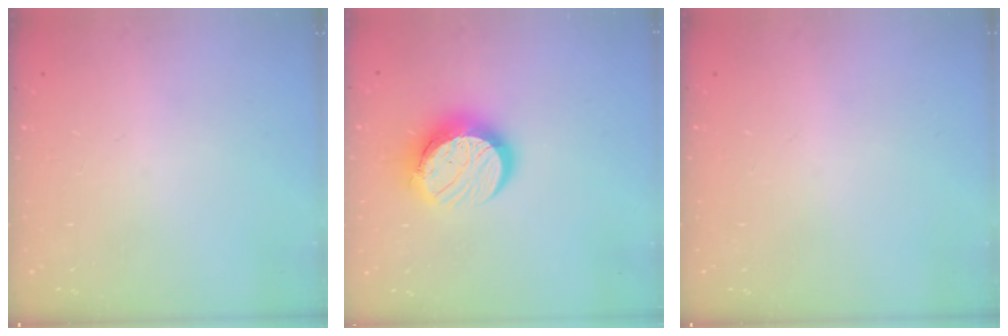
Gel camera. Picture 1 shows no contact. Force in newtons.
{"total": 12.4, "press": 12.4, "slide": 1.0}
{"total": 0.0}